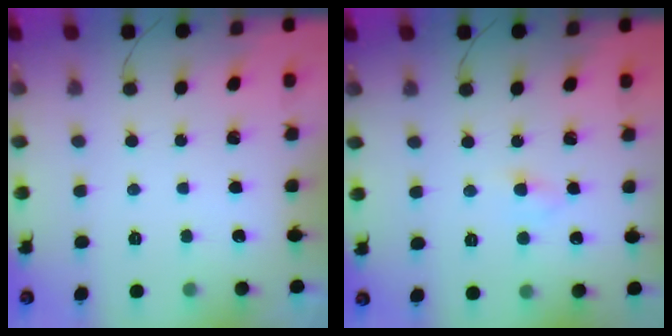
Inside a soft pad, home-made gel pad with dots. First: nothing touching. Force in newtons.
{"total": 2.9, "press": 2.7, "slide": 0.9}